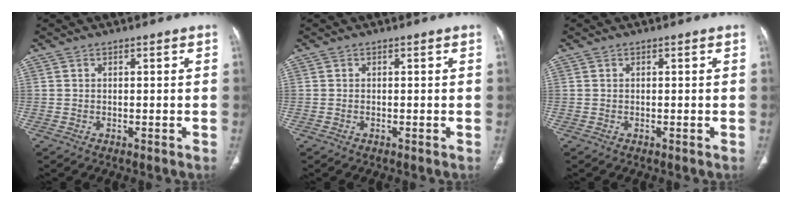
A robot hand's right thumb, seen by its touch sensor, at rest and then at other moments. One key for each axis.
{"total": 0.0}
{"total": 0.0}